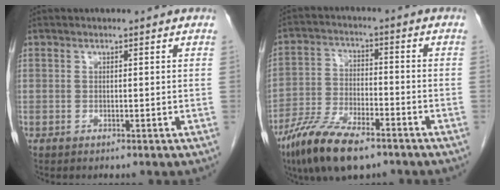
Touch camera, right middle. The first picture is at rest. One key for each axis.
{"total": 12.2, "fx": -8.4, "fy": 3.7, "fz": 8.0, "tx": -0.157, "ty": -0.020, "tz": -0.154}